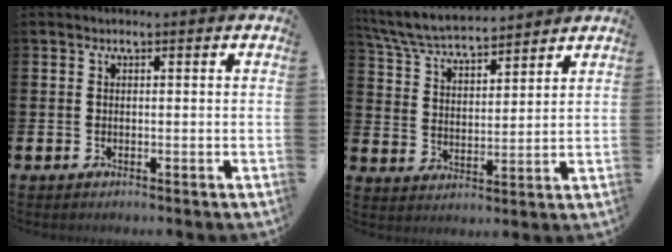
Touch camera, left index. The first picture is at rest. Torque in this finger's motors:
{"motor_torque": [0.97, -1.16, 0.50, 0.07]}